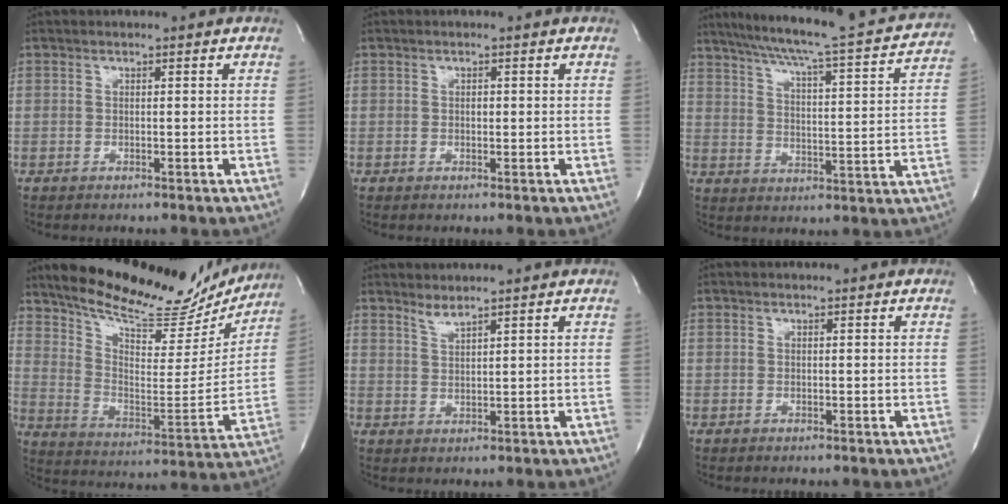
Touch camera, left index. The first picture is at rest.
{"total": 0.7, "force": [0.1, 0.4, 0.5], "torque": [-0.008, 0.000, 0.002]}
{"total": 22.9, "force": [20.5, 1.7, 10.0], "torque": [-0.161, -0.020, 0.267]}
{"total": 24.4, "force": [21.8, 6.3, 9.1], "torque": [-0.151, -0.034, 0.305]}
{"total": 2.0, "force": [1.9, -0.2, 0.6], "torque": [-0.012, -0.009, 0.039]}
{"total": 0.0}